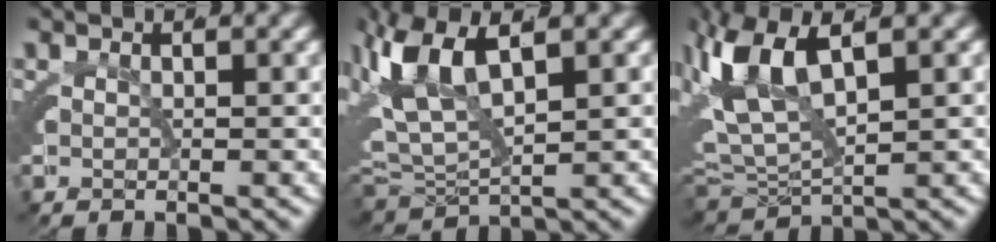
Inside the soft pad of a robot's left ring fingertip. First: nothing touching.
{"total": 7.5, "force": [2.3, 4.8, 5.3], "torque": [-0.117, 0.009, 0.027]}
{"total": 8.2, "force": [2.2, 5.4, 5.8], "torque": [-0.121, 0.010, 0.025]}